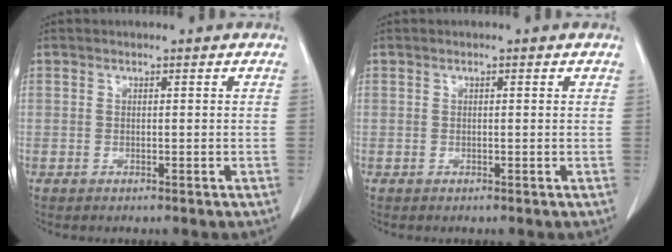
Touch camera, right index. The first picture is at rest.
{"total": 0.5, "force": [0.2, 0.2, 0.4], "torque": [-0.010, 0.002, 0.002]}